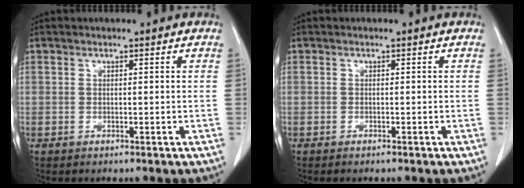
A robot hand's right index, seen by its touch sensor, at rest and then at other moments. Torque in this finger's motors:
{"motor_torque": [-0.07, 0.03, 0.06, 0.02]}